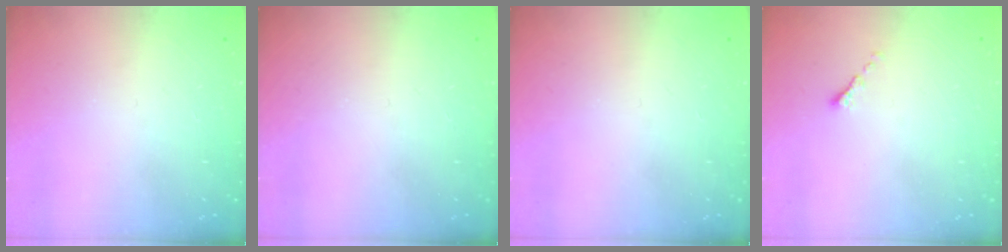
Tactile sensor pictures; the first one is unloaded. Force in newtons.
{"total": 0.0}
{"total": 0.0}
{"total": 0.6, "press": 0.5, "slide": 0.2}